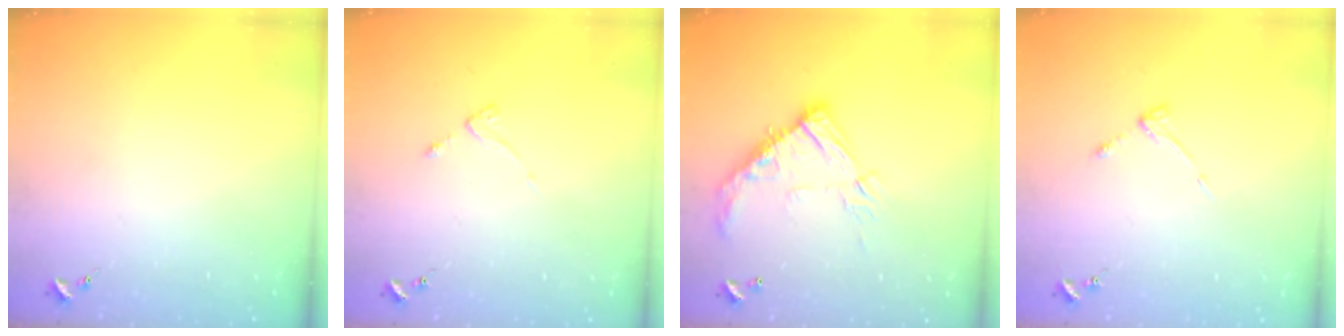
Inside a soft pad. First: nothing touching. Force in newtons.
{"total": 2.7, "press": 2.6, "slide": 0.5}
{"total": 15.6, "press": 15.6, "slide": 1.2}
{"total": 3.2, "press": 3.1, "slide": 0.5}